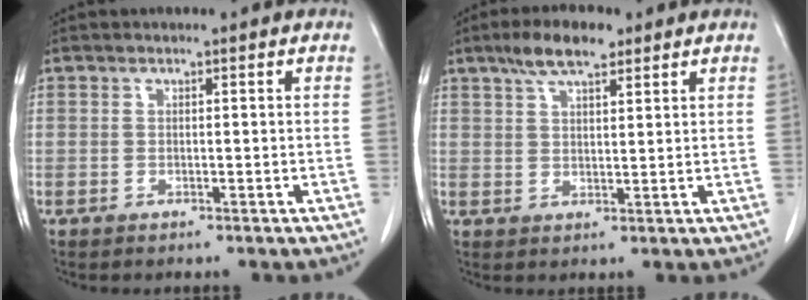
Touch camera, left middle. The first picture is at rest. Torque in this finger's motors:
{"motor_torque": [0.58, -0.53, -0.05, 0.02]}